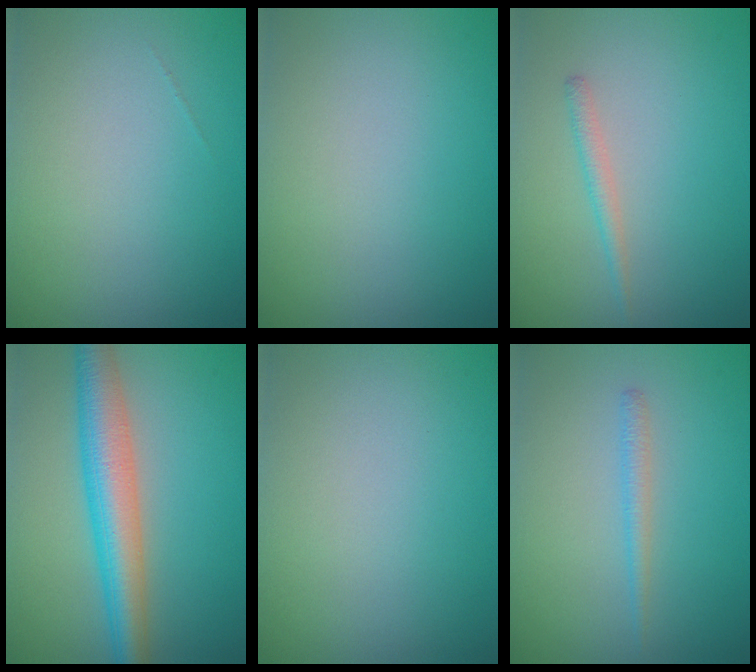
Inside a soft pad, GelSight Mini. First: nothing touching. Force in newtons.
{"total": 0.0}
{"total": 1.2, "press": 1.2, "slide": 0.1}
{"total": 6.3, "press": 6.3, "slide": 0.1}
{"total": 0.0}
{"total": 1.1, "press": 1.1, "slide": 0.1}